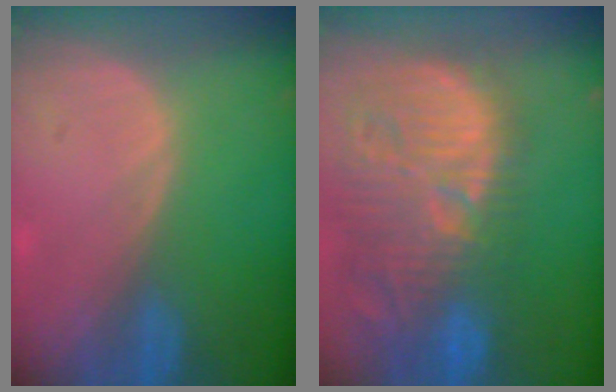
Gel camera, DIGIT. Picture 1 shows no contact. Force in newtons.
{"total": 14.8, "press": 13.1, "slide": 6.9}